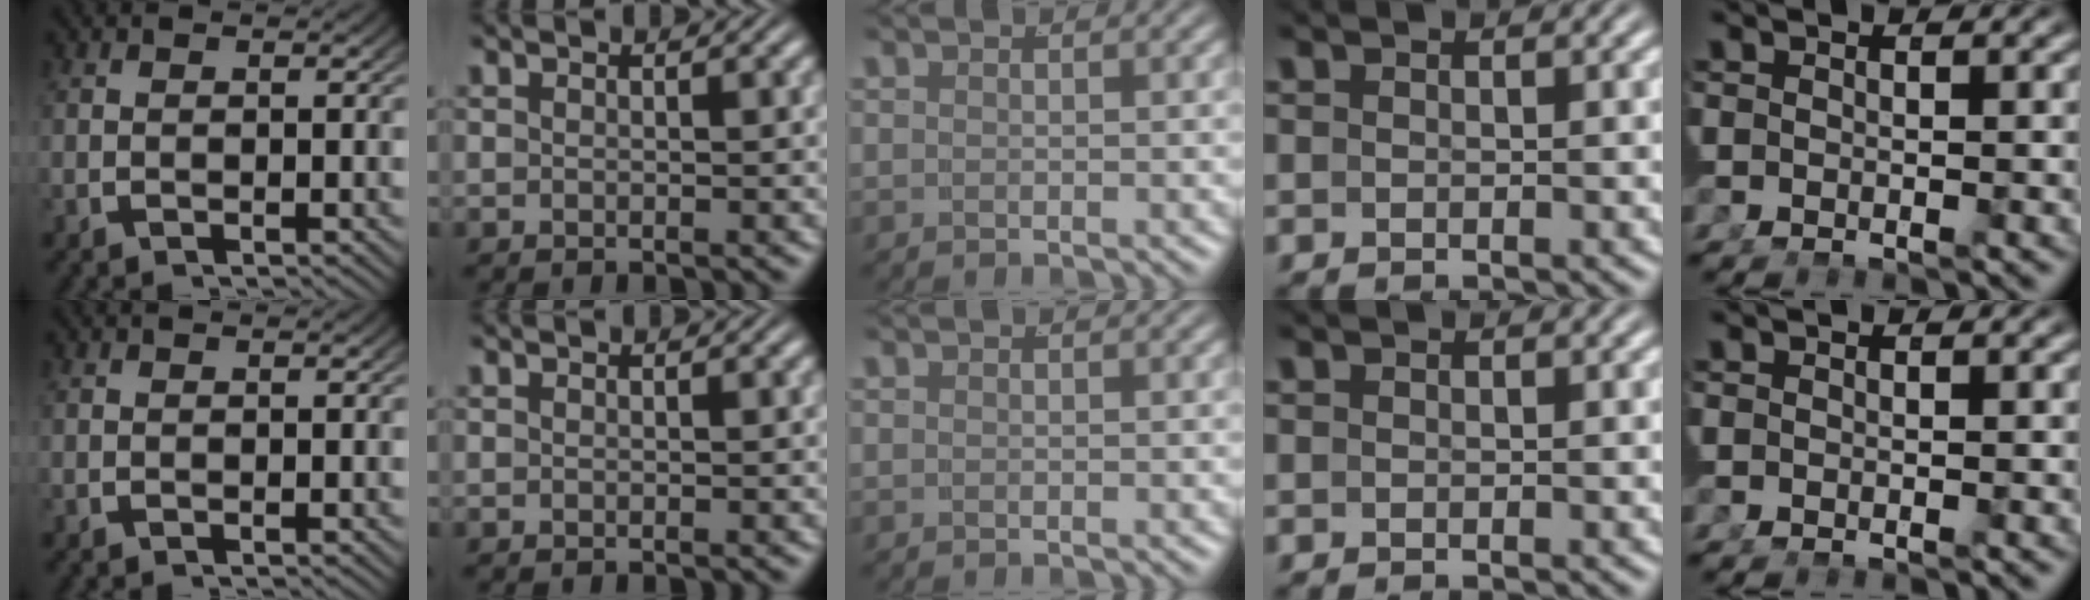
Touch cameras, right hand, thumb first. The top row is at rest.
{}